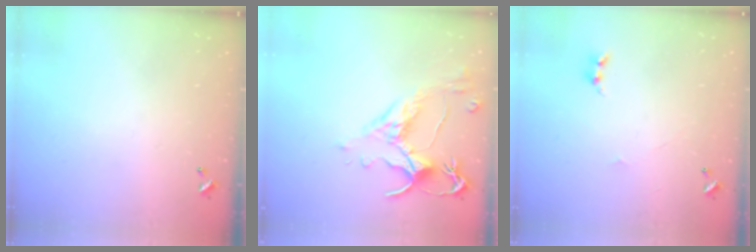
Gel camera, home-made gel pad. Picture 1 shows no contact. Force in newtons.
{"total": 2.5, "press": 2.1, "slide": 1.2}
{"total": 2.1, "press": 2.0, "slide": 0.5}